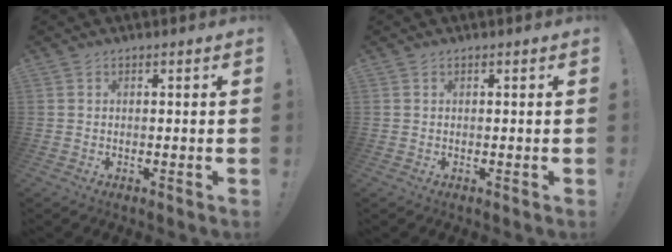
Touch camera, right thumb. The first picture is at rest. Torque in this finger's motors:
{"motor_torque": [0.01, -0.01, 0.05, -0.04, 0.00]}